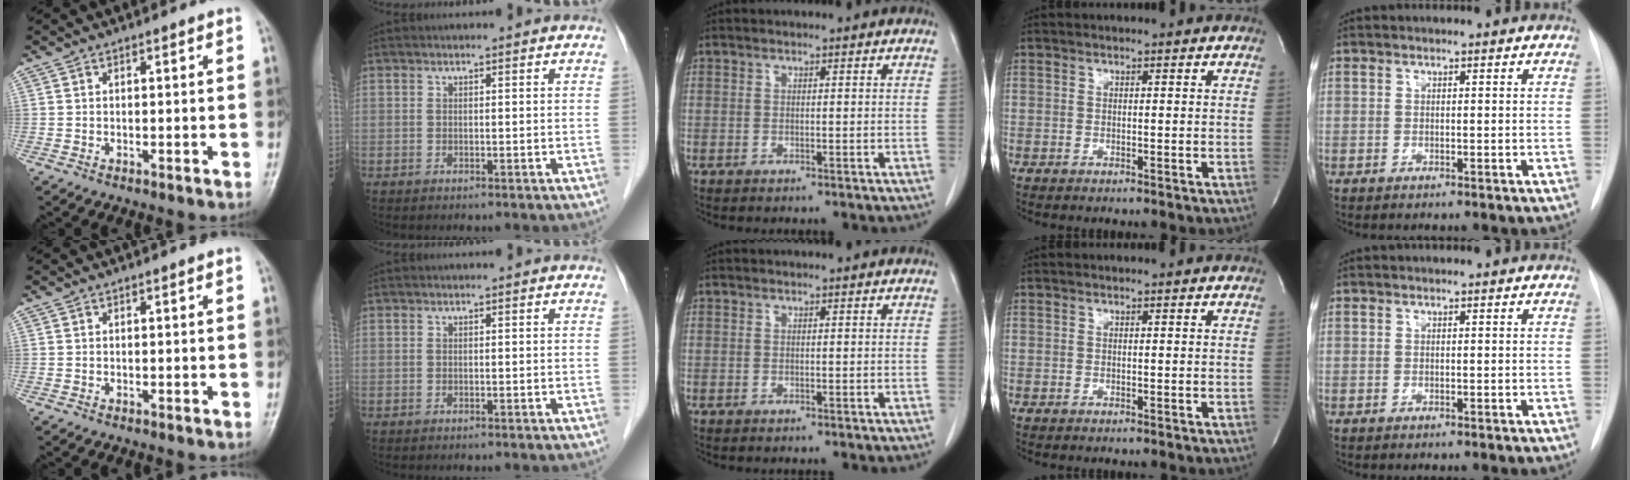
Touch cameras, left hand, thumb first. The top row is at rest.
{}